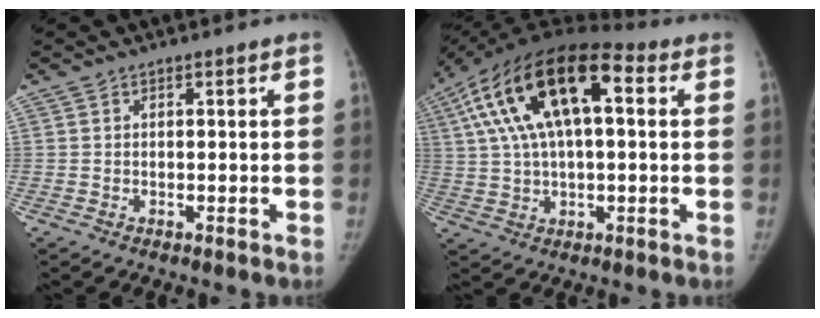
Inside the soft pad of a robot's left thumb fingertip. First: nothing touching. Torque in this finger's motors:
{"motor_torque": [2.53, 2.48, 2.77, 0.00, 0.88]}